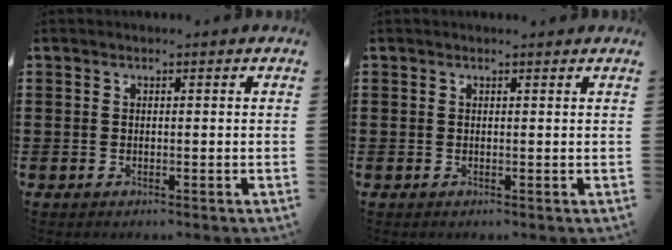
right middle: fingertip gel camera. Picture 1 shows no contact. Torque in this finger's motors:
{"motor_torque": [-0.79, -0.17, 0.00, -0.01]}